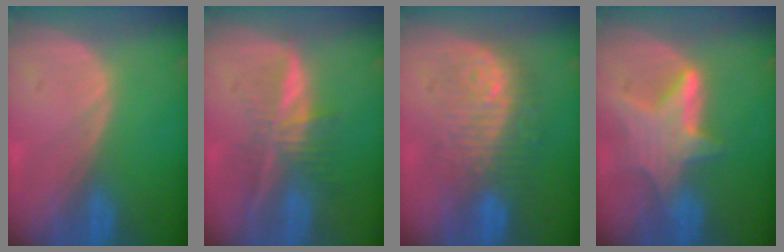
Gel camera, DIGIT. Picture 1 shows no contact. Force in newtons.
{"total": 6.9, "press": 5.8, "slide": 3.6}
{"total": 9.5, "press": 9.4, "slide": 1.0}
{"total": 6.9, "press": 6.7, "slide": 1.7}